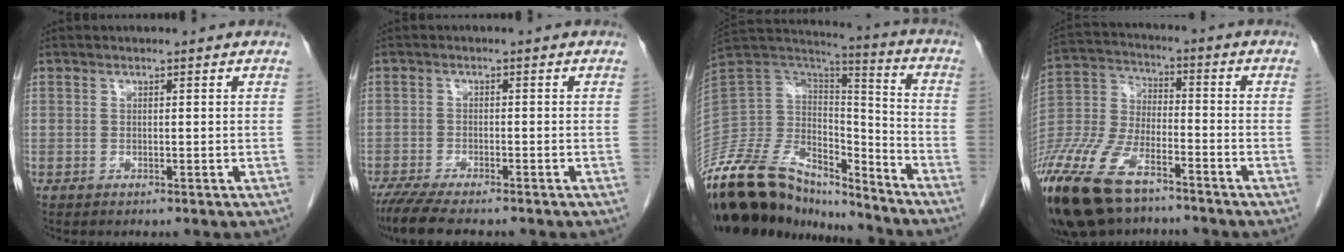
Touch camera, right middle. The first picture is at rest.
{"total": 8.1, "force": [-6.7, 1.3, 4.4], "torque": [-0.074, -0.019, -0.109]}
{"total": 25.2, "force": [-21.5, 8.7, 9.8], "torque": [-0.238, 0.014, -0.374]}
{"total": 20.6, "force": [-14.5, 7.8, 12.4], "torque": [-0.323, -0.037, -0.274]}